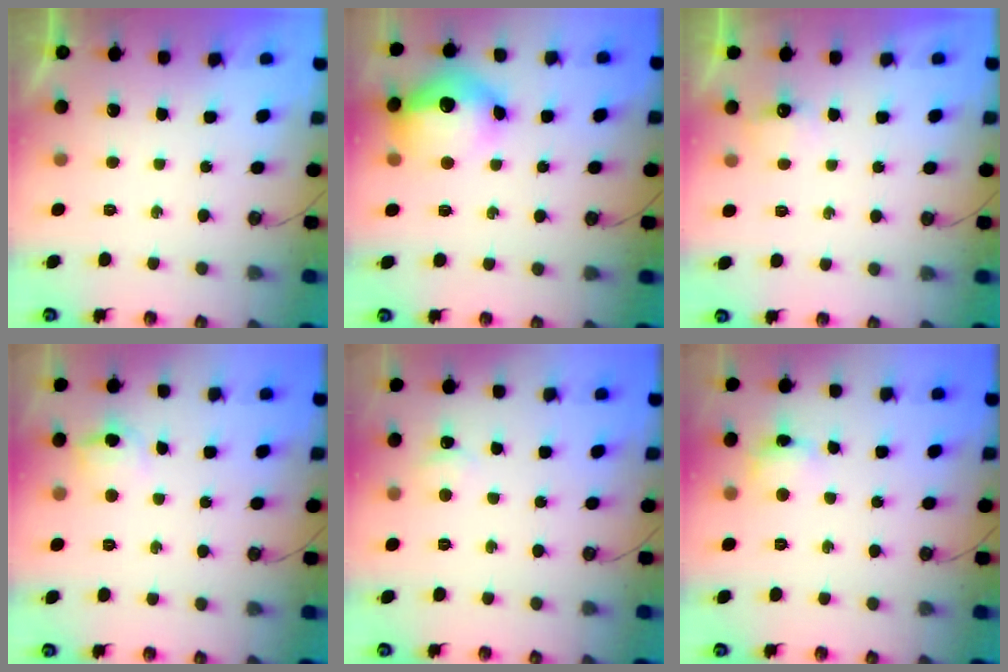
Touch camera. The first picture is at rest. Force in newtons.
{"total": 15.1, "press": 15.1, "slide": 1.4}
{"total": 4.2, "press": 4.1, "slide": 0.5}
{"total": 6.9, "press": 6.8, "slide": 1.0}
{"total": 2.8, "press": 2.8, "slide": 0.3}
{"total": 5.4, "press": 5.4, "slide": 0.4}